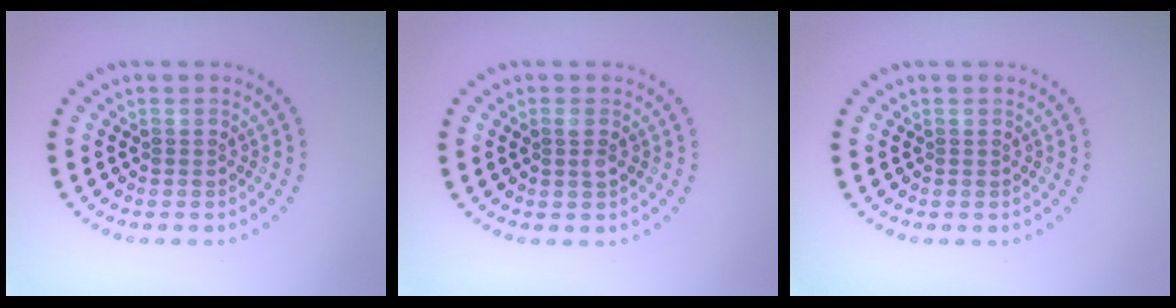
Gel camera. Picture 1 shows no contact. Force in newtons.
{"total": 1.0, "press": 0.9, "slide": 0.2}
{"total": 0.0}